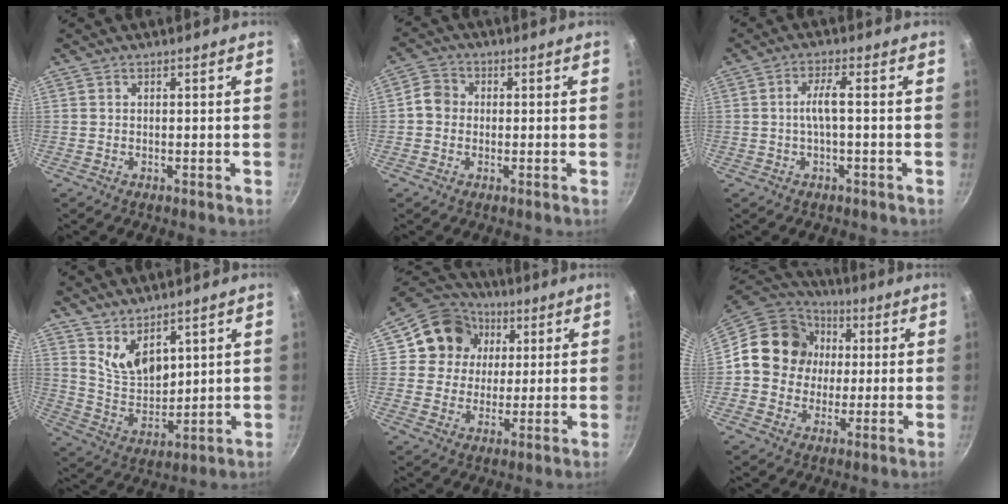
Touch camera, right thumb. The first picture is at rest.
{"total": 4.2, "force": [-0.2, 3.8, 1.9], "torque": [-0.017, 0.010, -0.018]}
{"total": 3.8, "force": [-0.4, 0.6, 3.7], "torque": [-0.081, 0.014, -0.009]}
{"total": 8.2, "force": [5.5, 3.8, 4.7], "torque": [-0.066, -0.059, 0.116]}
{"total": 12.7, "force": [3.5, 11.4, 4.4], "torque": [-0.046, 0.010, 0.048]}
{"total": 15.3, "force": [1.5, 13.7, 6.7], "torque": [-0.081, 0.022, 0.010]}